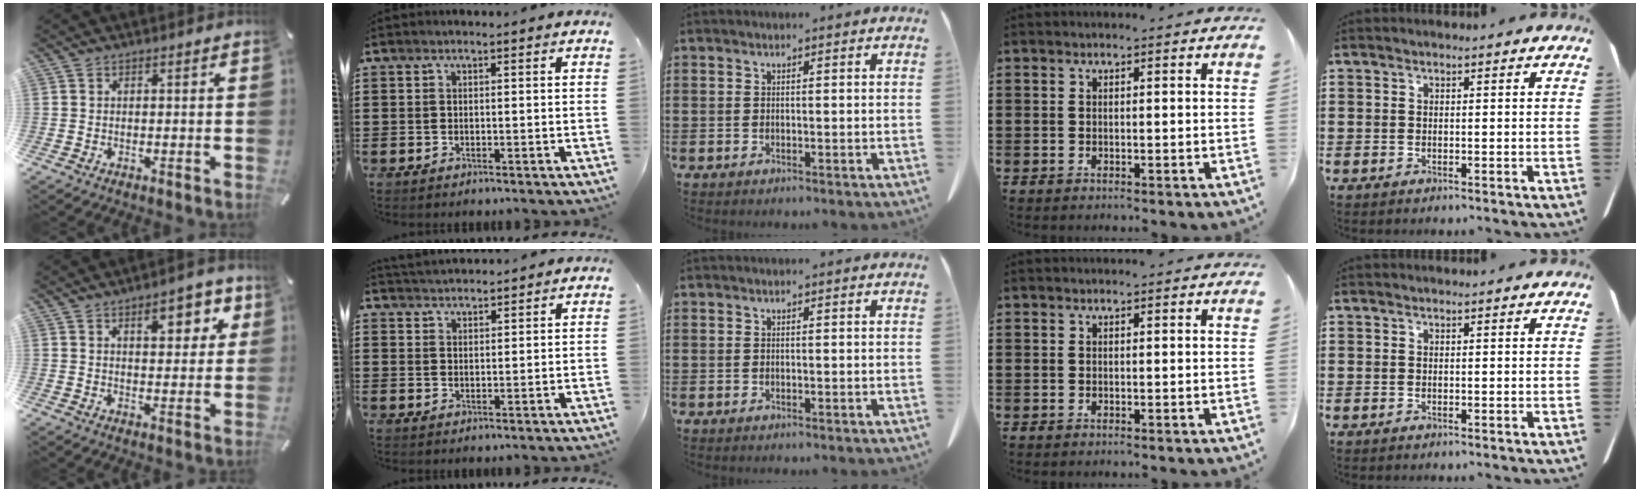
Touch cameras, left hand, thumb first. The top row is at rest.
{"thumb": {"total": 9.0, "force": [4.3, 4.6, 6.5], "torque": [-0.073, -0.015, 0.063]}, "index": {"total": 2.4, "force": [2.4, 0.1, 0.0], "torque": [-0.006, -0.003, 0.047]}}